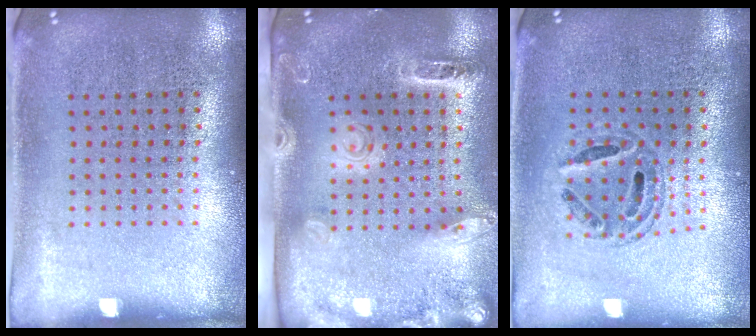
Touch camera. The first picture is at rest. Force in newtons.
{"total": 2.7, "press": 2.0, "slide": 1.8}
{"total": 0.8, "press": 0.7, "slide": 0.2}